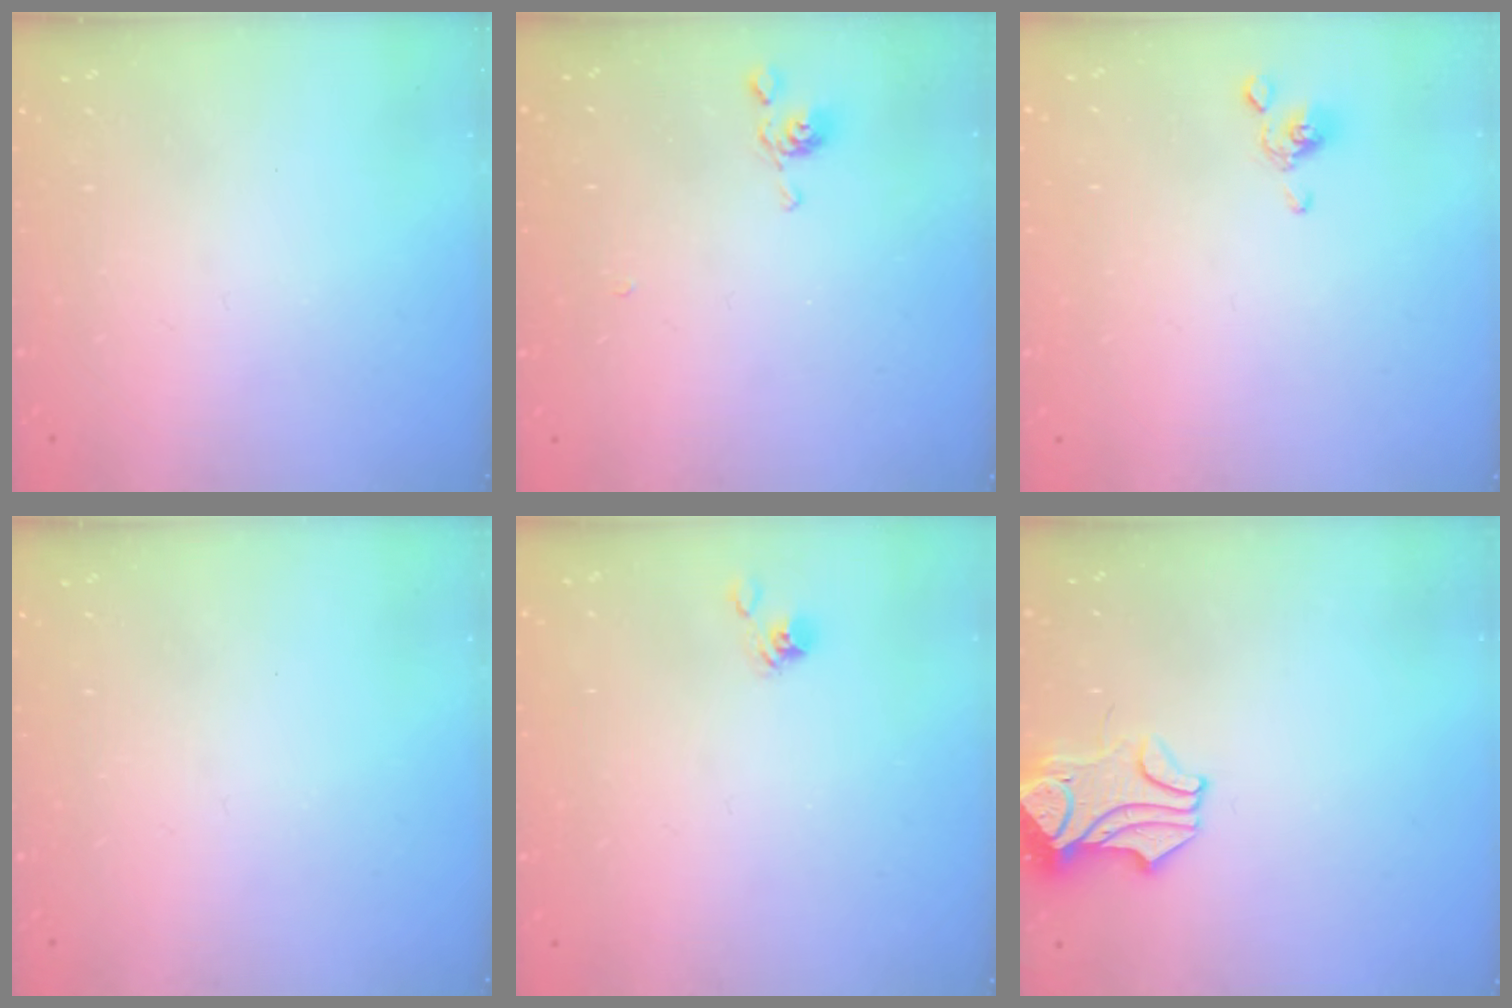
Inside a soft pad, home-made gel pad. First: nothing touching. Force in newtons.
{"total": 5.7, "press": 5.7, "slide": 0.2}
{"total": 2.3, "press": 2.2, "slide": 0.7}
{"total": 0.0}
{"total": 6.3, "press": 6.3, "slide": 0.2}
{"total": 1.3, "press": 0.2, "slide": 1.3}